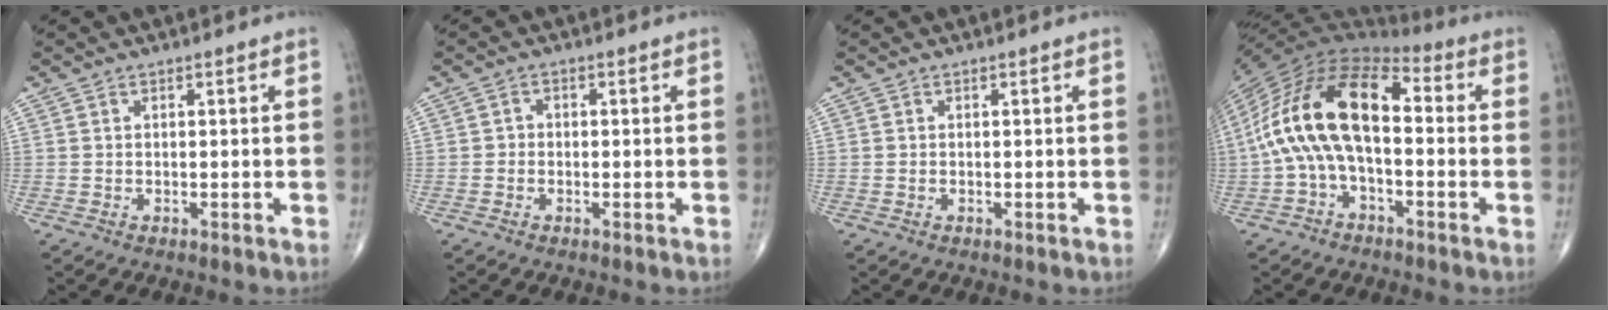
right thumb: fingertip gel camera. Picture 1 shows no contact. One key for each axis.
{"total": 1.2, "fx": -0.4, "fy": 1.1, "fz": 0.4, "tx": 0.003, "ty": 0.005, "tz": -0.013}
{"total": 0.0}
{"total": 18.8, "fx": -0.2, "fy": 9.6, "fz": 16.2, "tx": -0.299, "ty": 0.048, "tz": -0.014}